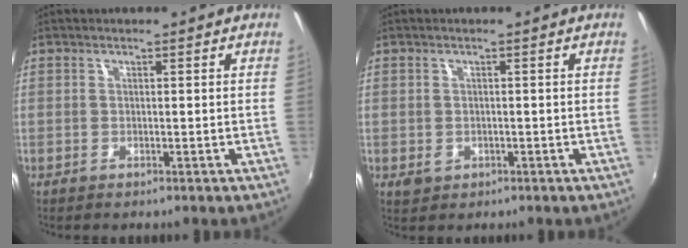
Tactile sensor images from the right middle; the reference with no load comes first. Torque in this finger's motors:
{"motor_torque": [0.37, -0.19, 0.00, 0.01]}